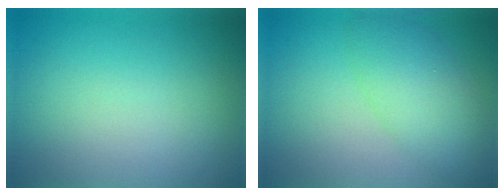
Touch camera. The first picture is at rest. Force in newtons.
{"total": 4.6, "press": 4.5, "slide": 0.1}